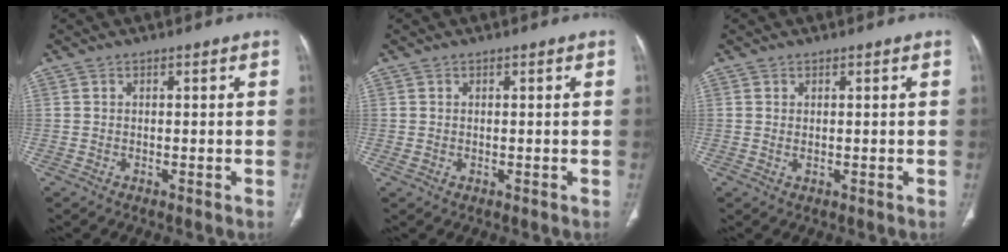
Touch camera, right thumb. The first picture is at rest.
{"total": 0.7, "force": [0.1, 0.5, 0.4], "torque": [-0.009, 0.000, 0.003]}
{"total": 0.6, "force": [0.2, 0.2, 0.6], "torque": [-0.015, -0.001, 0.008]}